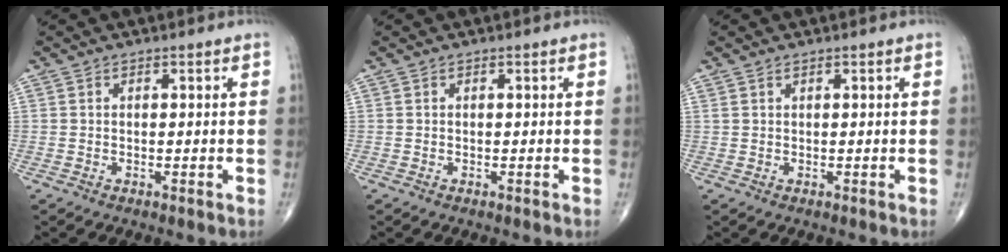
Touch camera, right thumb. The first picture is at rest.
{"total": 0.0}
{"total": 0.6, "force": [0.5, 0.1, 0.3], "torque": [-0.009, 0.004, 0.012]}